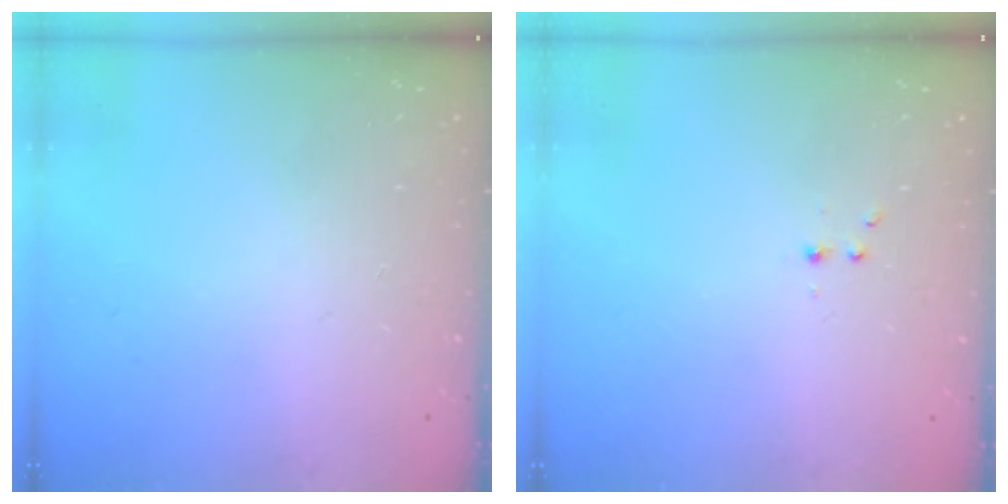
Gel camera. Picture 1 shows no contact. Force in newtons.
{"total": 2.2, "press": 1.9, "slide": 1.0}